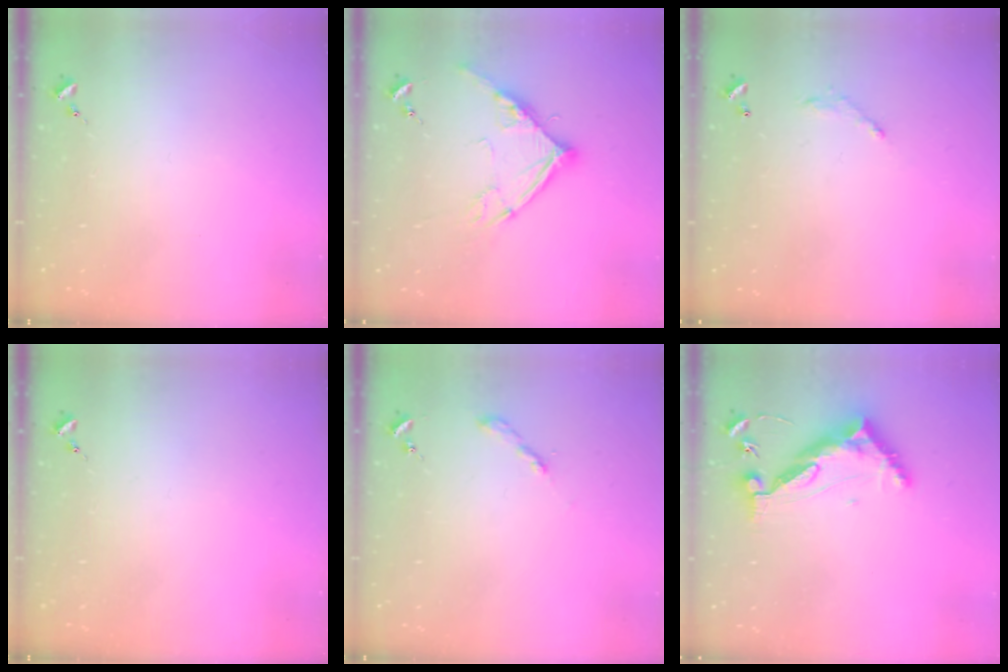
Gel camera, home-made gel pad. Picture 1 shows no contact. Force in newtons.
{"total": 12.9, "press": 12.8, "slide": 1.3}
{"total": 6.2, "press": 6.2, "slide": 0.4}
{"total": 0.0}
{"total": 2.0, "press": 2.0, "slide": 0.2}
{"total": 10.2, "press": 10.2, "slide": 0.8}